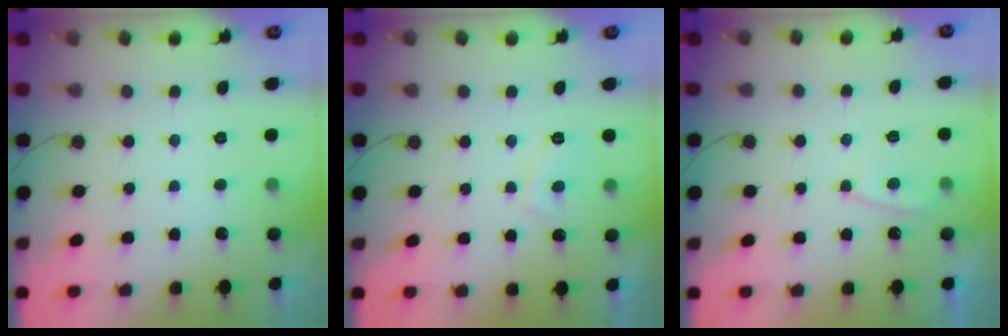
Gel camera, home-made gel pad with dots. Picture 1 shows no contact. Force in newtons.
{"total": 3.1, "press": 3.1, "slide": 0.7}
{"total": 3.9, "press": 3.9, "slide": 0.5}